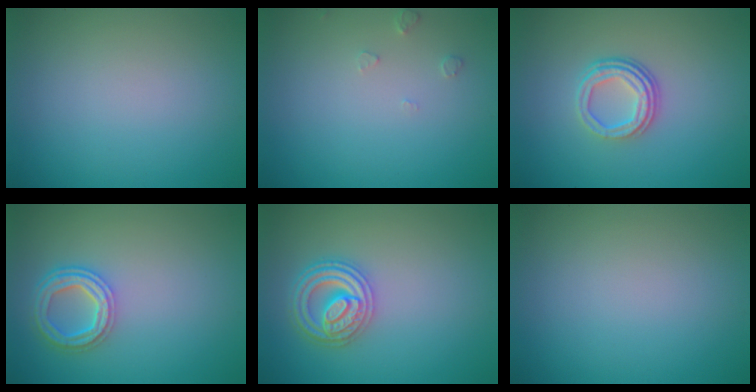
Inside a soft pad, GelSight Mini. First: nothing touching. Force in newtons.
{"total": 0.9, "press": 0.9, "slide": 0.2}
{"total": 3.5, "press": 2.5, "slide": 2.5}
{"total": 4.1, "press": 3.2, "slide": 2.5}
{"total": 4.1, "press": 3.7, "slide": 1.6}
{"total": 0.0}